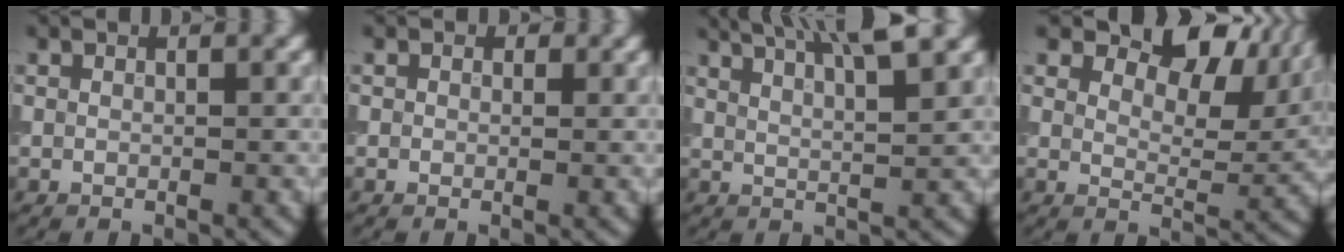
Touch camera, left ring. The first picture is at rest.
{"total": 0.7, "force": [0.0, 0.6, -0.3], "torque": [0.012, -0.001, -0.003]}
{"total": 6.7, "force": [4.6, 1.6, 4.7], "torque": [-0.042, 0.032, 0.044]}
{"total": 8.4, "force": [5.3, 4.4, 4.8], "torque": [-0.067, 0.008, 0.080]}